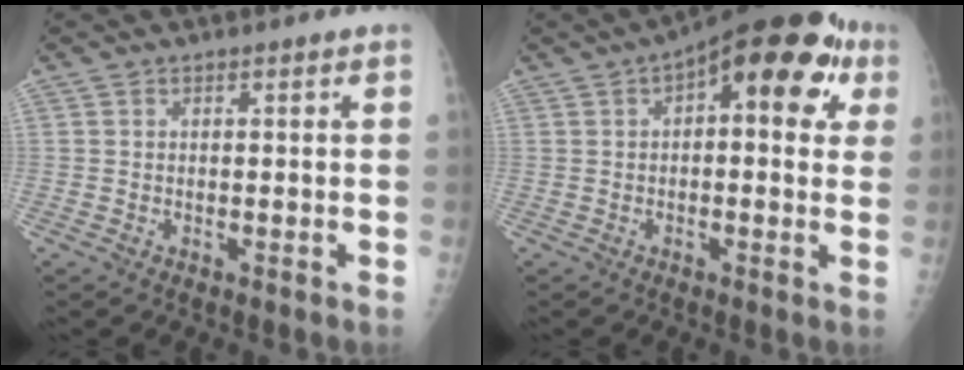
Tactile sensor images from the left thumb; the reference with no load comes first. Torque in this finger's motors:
{"motor_torque": [0.11, 0.96, 0.09, -0.04, 0.13]}